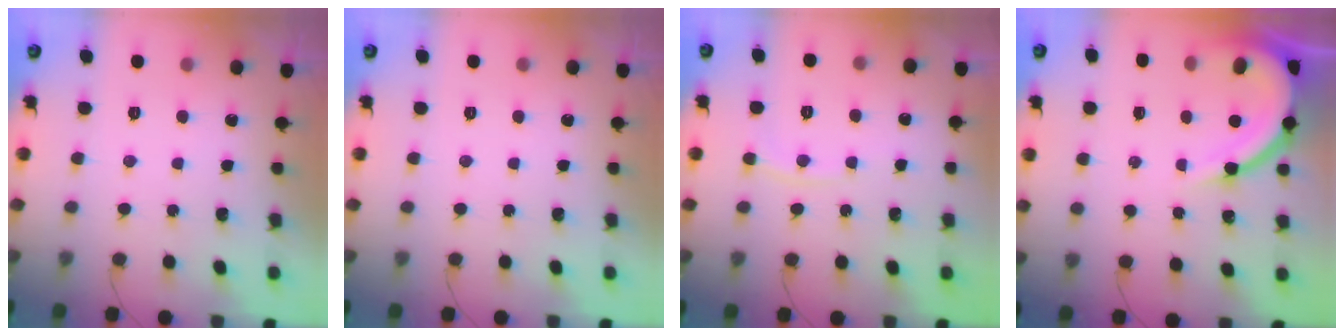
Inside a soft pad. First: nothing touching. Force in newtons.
{"total": 0.0}
{"total": 4.0, "press": 4.0, "slide": 0.2}
{"total": 11.4, "press": 11.3, "slide": 1.2}